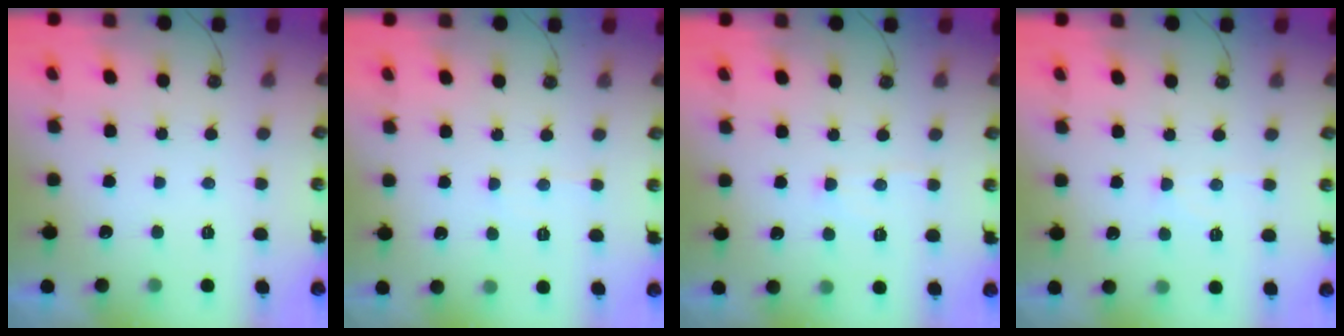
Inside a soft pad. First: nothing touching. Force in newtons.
{"total": 4.4, "press": 4.4, "slide": 0.6}
{"total": 4.8, "press": 4.8, "slide": 0.6}
{"total": 5.4, "press": 5.4, "slide": 0.6}